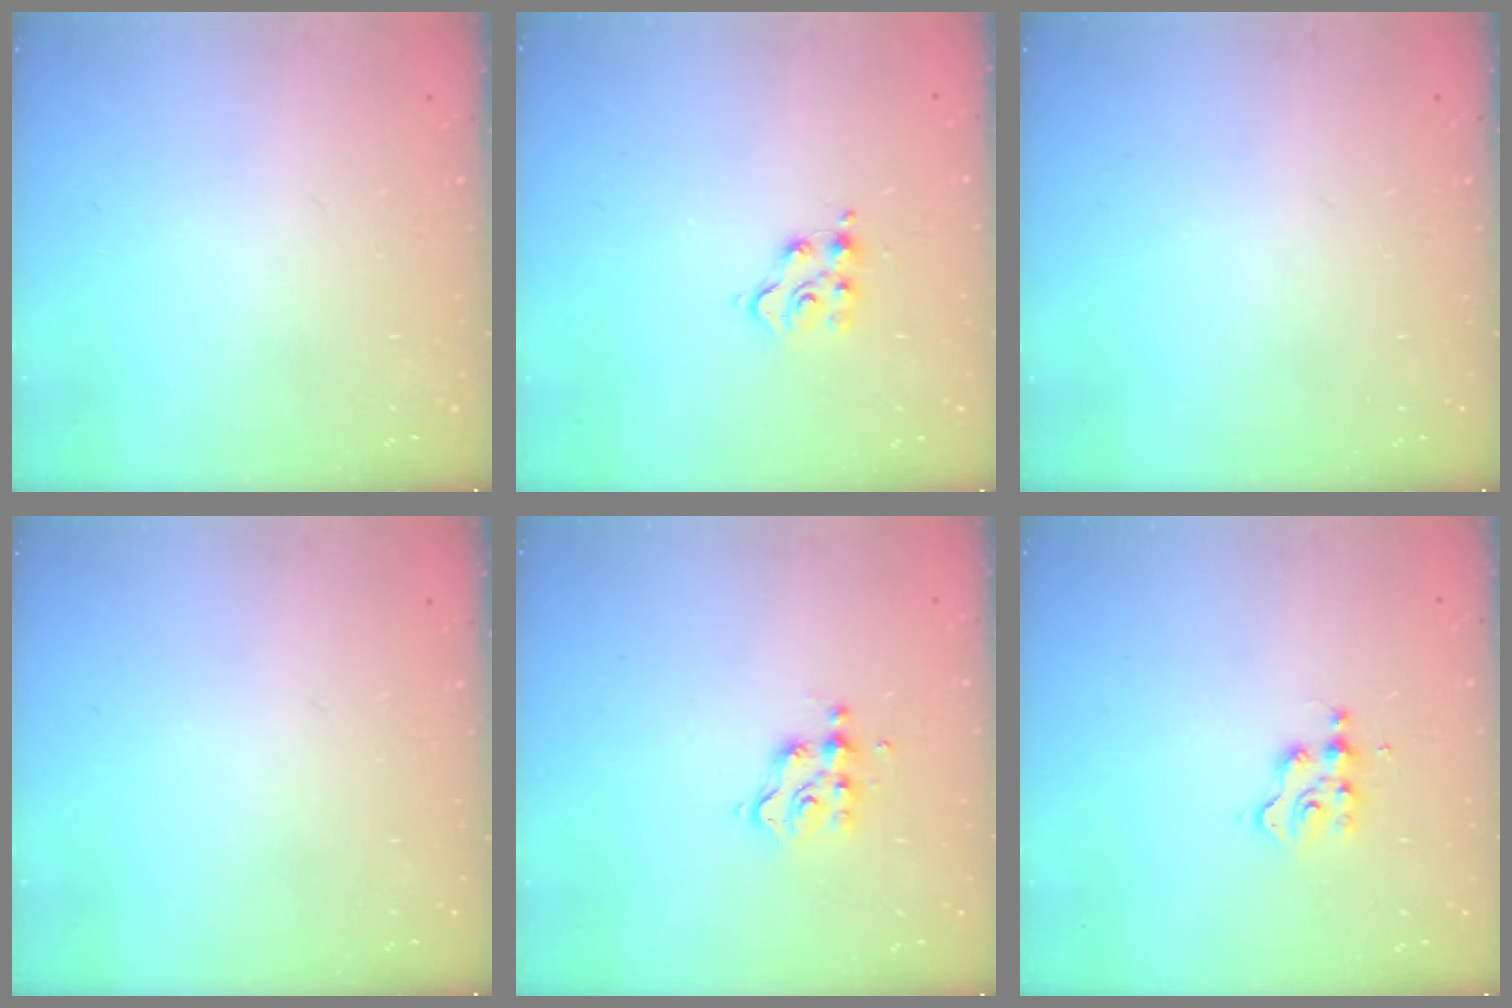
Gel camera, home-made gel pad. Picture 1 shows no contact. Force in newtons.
{"total": 5.7, "press": 5.7, "slide": 0.2}
{"total": 0.0}
{"total": 0.0}
{"total": 5.4, "press": 5.4, "slide": 0.4}
{"total": 3.0, "press": 3.0, "slide": 0.3}